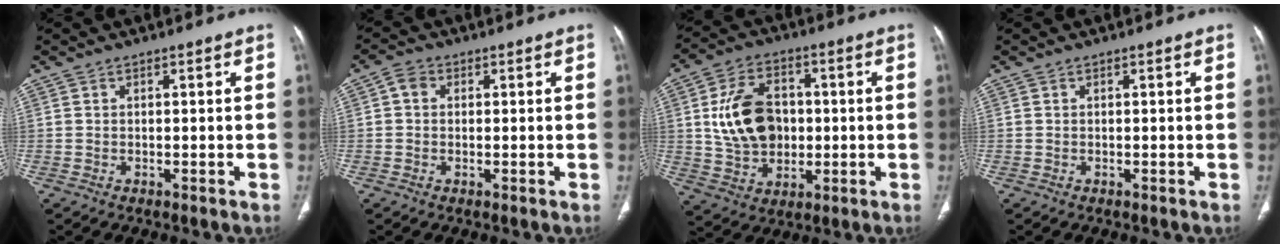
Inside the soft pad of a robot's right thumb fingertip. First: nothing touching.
{"total": 2.7, "force": [0.5, 2.2, 1.5], "torque": [-0.014, 0.006, 0.004]}
{"total": 14.1, "force": [1.0, 10.4, 9.5], "torque": [-0.143, 0.007, 0.024]}
{"total": 0.0}